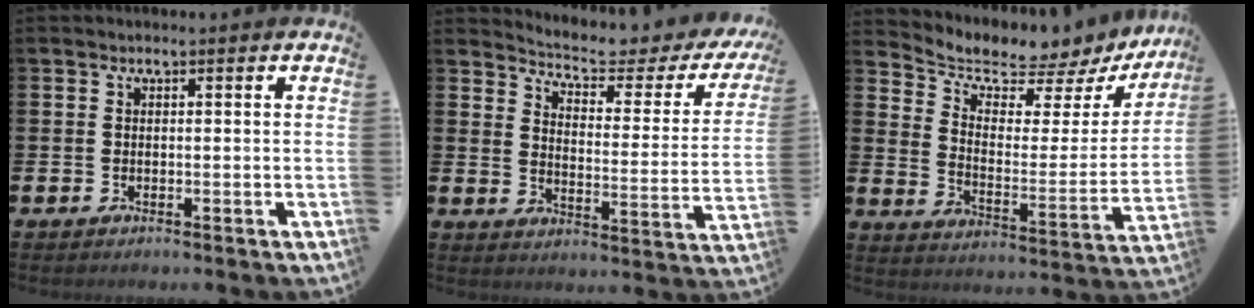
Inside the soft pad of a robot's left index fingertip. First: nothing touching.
{"total": 5.3, "force": [4.9, 0.9, 1.9], "torque": [-0.056, -0.042, 0.074]}
{"total": 5.9, "force": [5.6, 1.5, 1.0], "torque": [-0.048, -0.055, 0.087]}